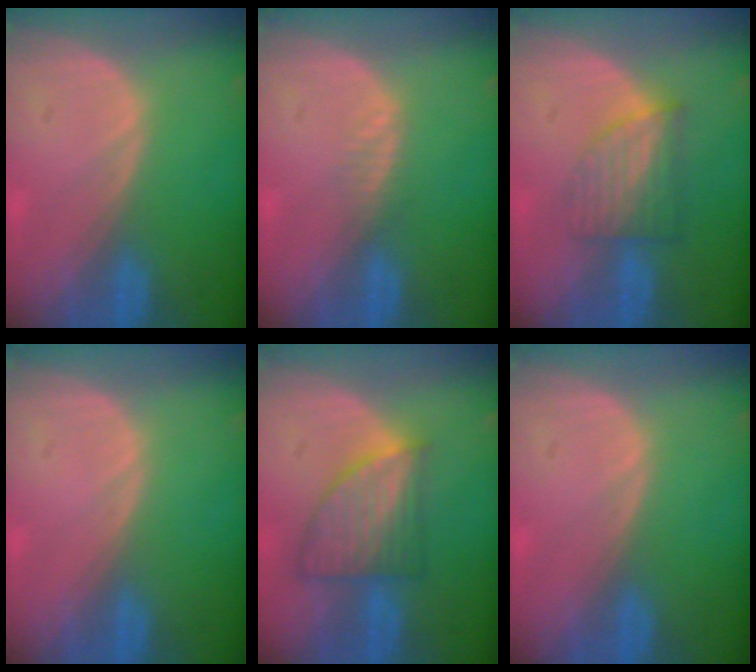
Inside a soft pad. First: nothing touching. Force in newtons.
{"total": 1.4, "press": 1.3, "slide": 0.2}
{"total": 6.2, "press": 5.5, "slide": 2.9}
{"total": 0.0}
{"total": 7.2, "press": 6.5, "slide": 3.2}
{"total": 0.0}